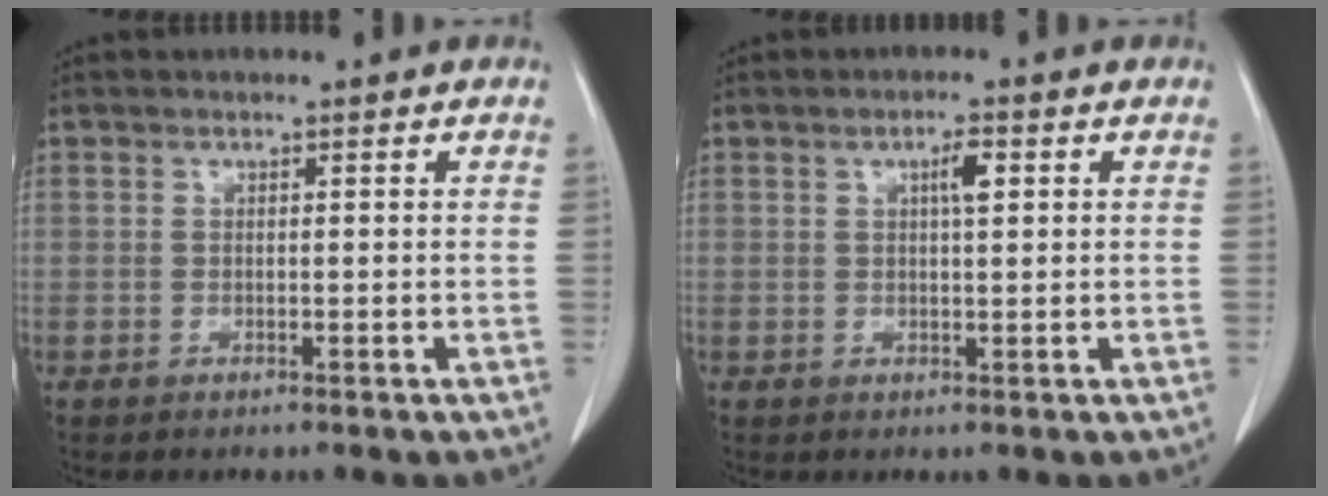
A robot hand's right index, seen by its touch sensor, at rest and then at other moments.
{"total": 2.7, "force": [0.9, 0.5, 2.5], "torque": [-0.044, 0.002, 0.014]}